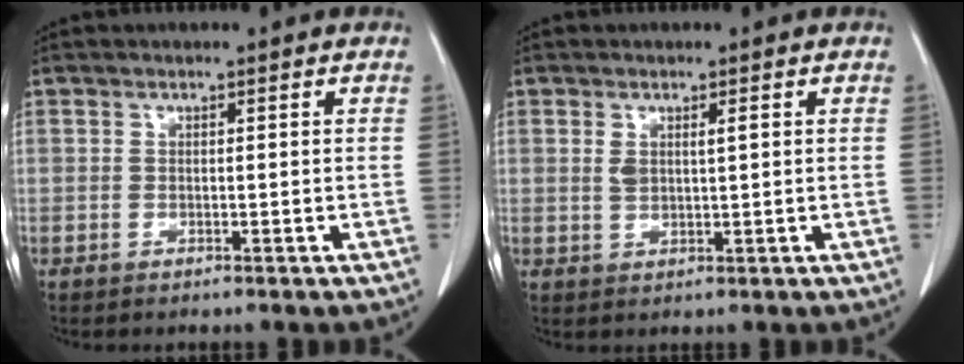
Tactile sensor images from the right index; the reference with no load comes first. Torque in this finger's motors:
{"motor_torque": [0.05, 0.09, 0.09, 0.02]}